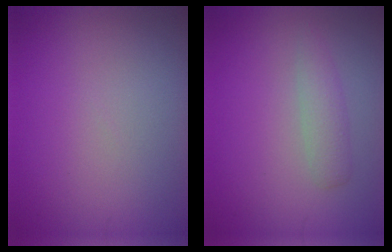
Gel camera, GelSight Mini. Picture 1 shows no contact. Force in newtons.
{"total": 1.8, "press": 1.8, "slide": 0.0}